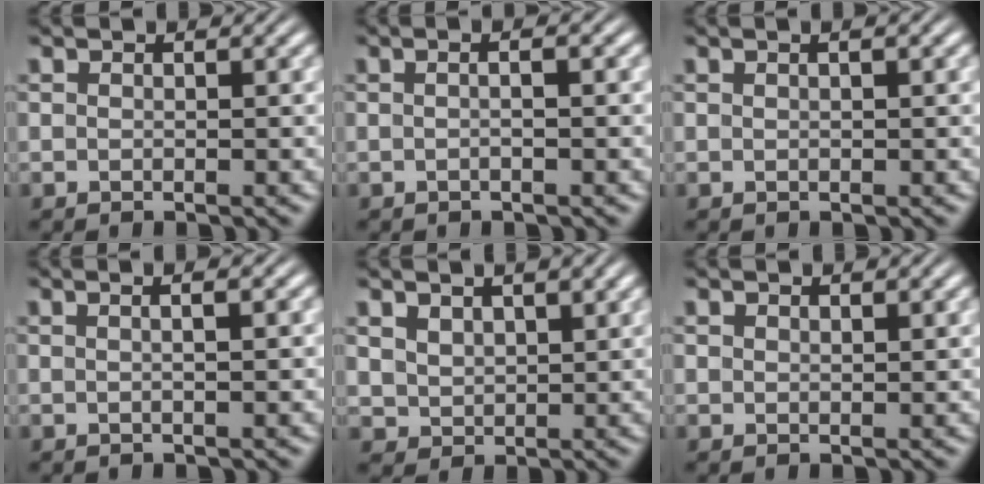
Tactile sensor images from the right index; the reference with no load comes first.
{"total": 1.5, "force": [-0.2, 0.1, 1.5], "torque": [-0.019, 0.006, -0.008]}
{"total": 0.7, "force": [0.3, -0.1, 0.7], "torque": [-0.008, 0.003, 0.005]}
{"total": 1.6, "force": [0.4, -0.1, 1.5], "torque": [-0.017, 0.007, 0.004]}
{"total": 2.5, "force": [1.8, 1.5, 0.8], "torque": [-0.018, -0.009, 0.046]}
{"total": 0.8, "force": [0.7, -0.2, 0.0], "torque": [0.003, -0.005, 0.018]}